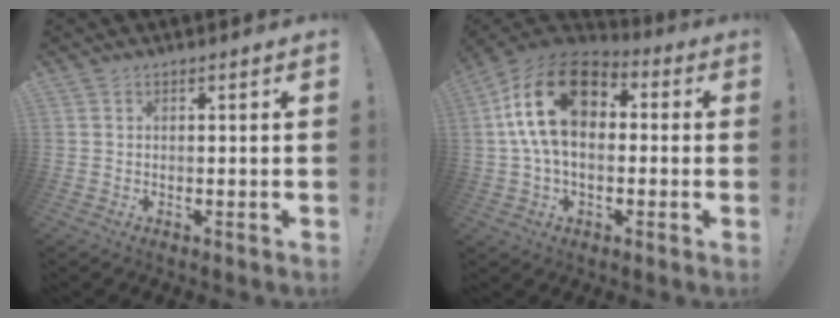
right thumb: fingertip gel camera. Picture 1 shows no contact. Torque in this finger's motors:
{"motor_torque": [1.66, 3.35, 1.15, -0.50, 0.31]}